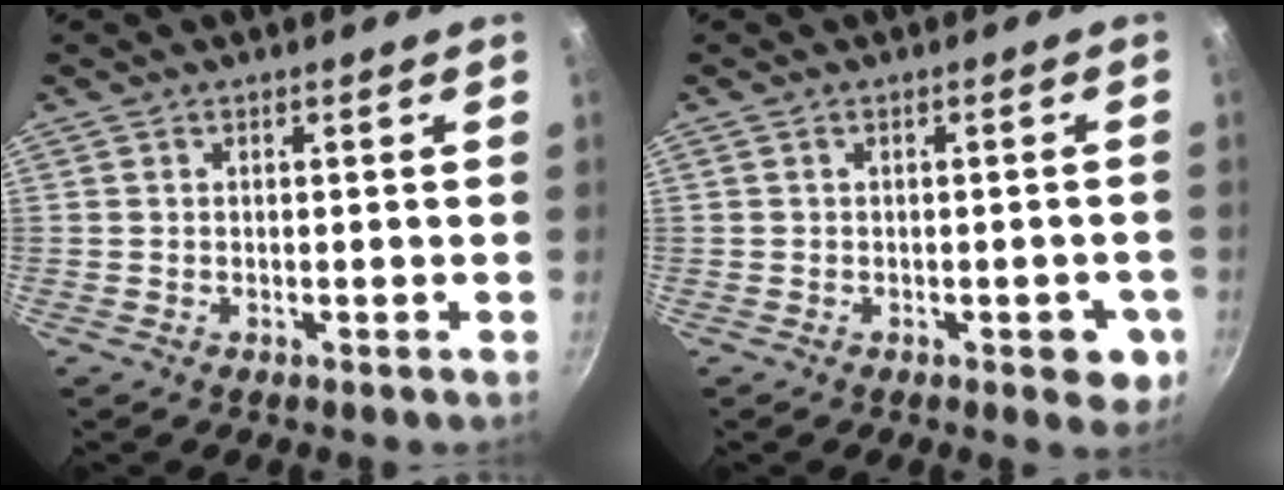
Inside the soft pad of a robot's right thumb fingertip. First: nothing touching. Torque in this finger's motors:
{"motor_torque": [0.83, 0.99, -0.17, 0.05, 0.09]}